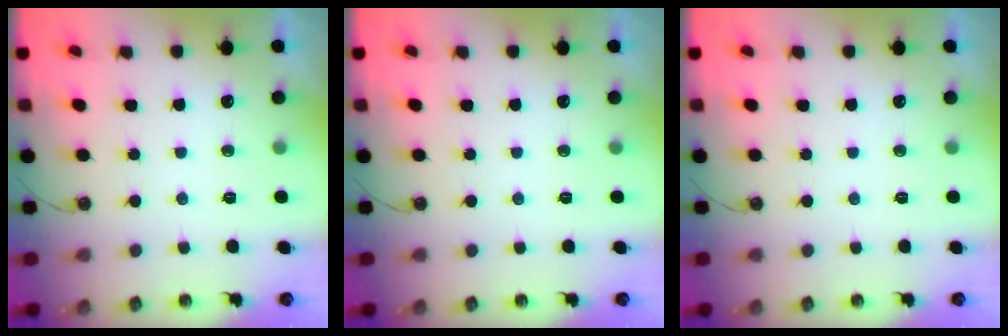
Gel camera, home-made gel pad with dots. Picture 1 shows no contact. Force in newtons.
{"total": 0.0}
{"total": 0.0}